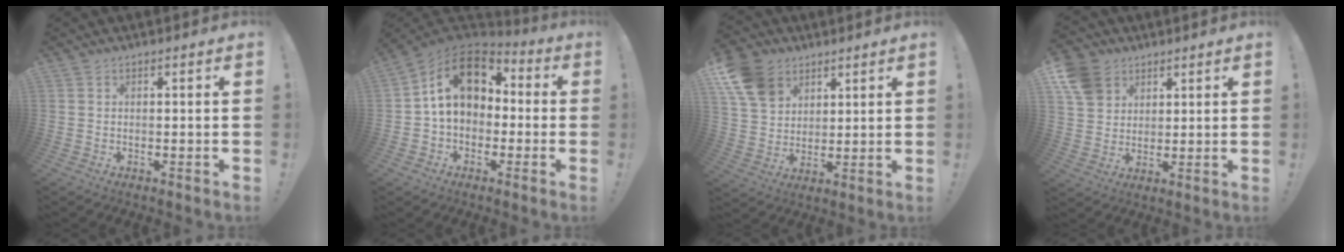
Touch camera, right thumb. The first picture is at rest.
{"total": 16.0, "force": [3.9, 11.5, 10.5], "torque": [-0.168, 0.009, 0.070]}
{"total": 13.0, "force": [6.7, 9.7, 5.6], "torque": [-0.102, -0.033, 0.135]}
{"total": 10.0, "force": [5.3, 7.8, 3.3], "torque": [-0.054, -0.026, 0.107]}